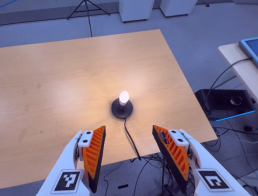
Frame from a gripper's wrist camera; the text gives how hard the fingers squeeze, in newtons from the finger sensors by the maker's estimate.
{"total": 0.0}